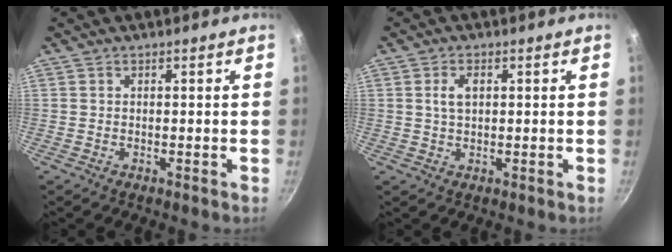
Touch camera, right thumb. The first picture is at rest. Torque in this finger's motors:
{"motor_torque": [0.14, 1.23, 0.39, 0.44, 0.00]}